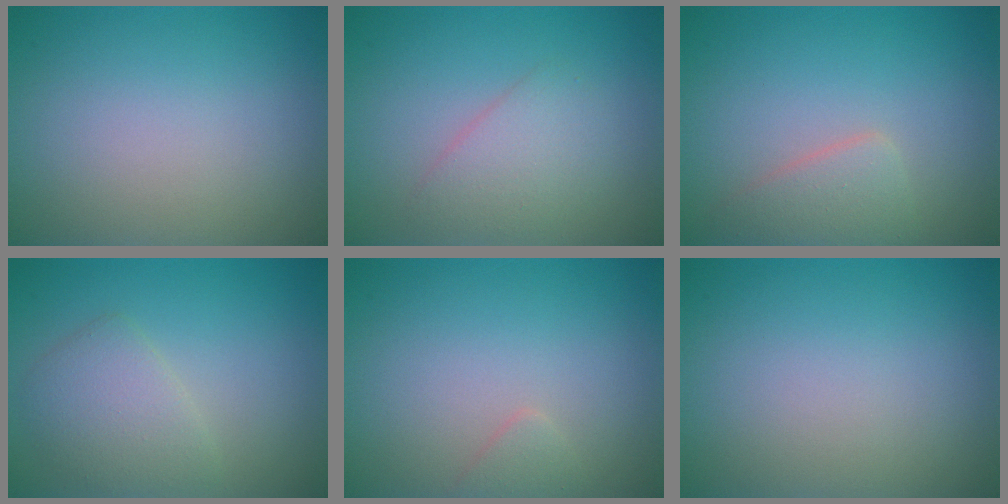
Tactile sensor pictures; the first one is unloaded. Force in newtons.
{"total": 2.4, "press": 2.4, "slide": 0.1}
{"total": 2.4, "press": 2.4, "slide": 0.1}
{"total": 2.9, "press": 2.9, "slide": 0.2}
{"total": 0.9, "press": 0.9, "slide": 0.1}
{"total": 0.0}